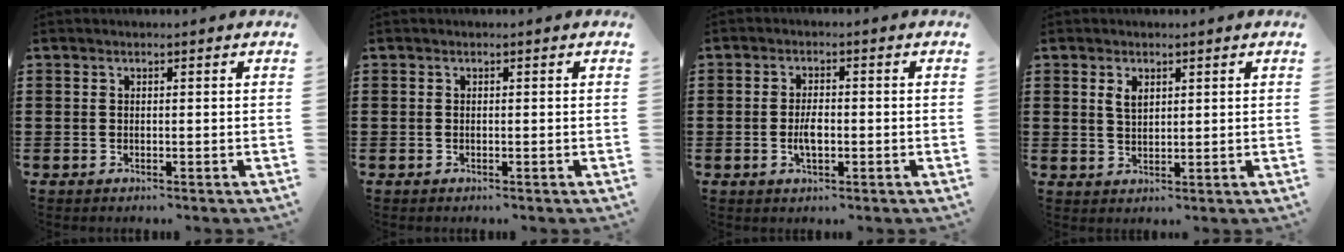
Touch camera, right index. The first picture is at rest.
{"total": 0.0}
{"total": 3.6, "force": [-0.7, 1.5, 3.2], "torque": [-0.065, 0.000, -0.015]}
{"total": 2.2, "force": [1.1, 1.2, 1.5], "torque": [-0.033, 0.003, 0.021]}